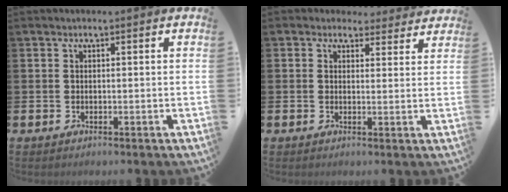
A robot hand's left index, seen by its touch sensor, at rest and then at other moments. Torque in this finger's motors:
{"motor_torque": [0.87, -0.89, 0.20, -0.04]}